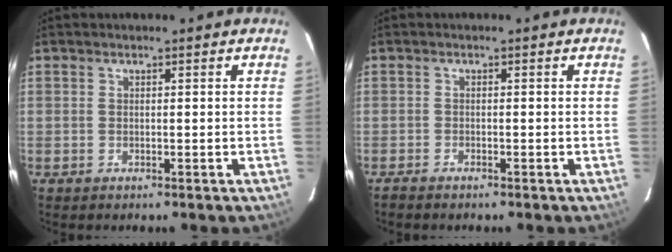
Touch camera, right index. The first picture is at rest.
{"total": 1.7, "force": [-1.5, 0.4, 0.6], "torque": [-0.021, -0.005, -0.030]}